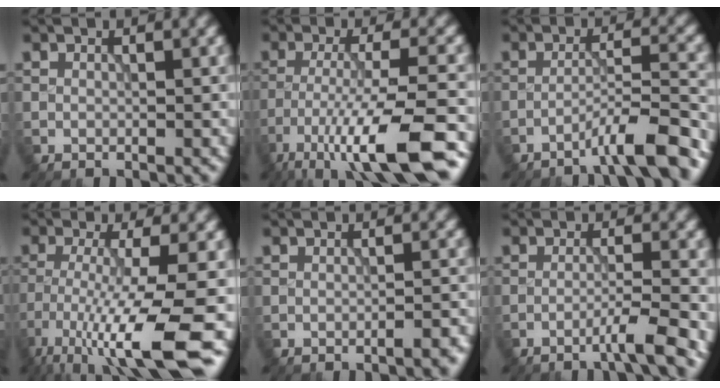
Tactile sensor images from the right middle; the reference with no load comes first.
{"total": 11.6, "force": [-7.5, 2.6, 8.4], "torque": [-0.149, -0.001, -0.122]}
{"total": 6.1, "force": [-4.5, 0.6, 4.1], "torque": [-0.060, 0.018, -0.075]}
{"total": 10.2, "force": [-5.7, 1.8, 8.3], "torque": [-0.160, -0.015, -0.098]}
{"total": 2.2, "force": [-1.3, 0.6, 1.6], "torque": [-0.017, 0.008, -0.022]}
{"total": 3.4, "force": [-2.1, 0.0, 2.6], "torque": [-0.041, 0.011, -0.047]}